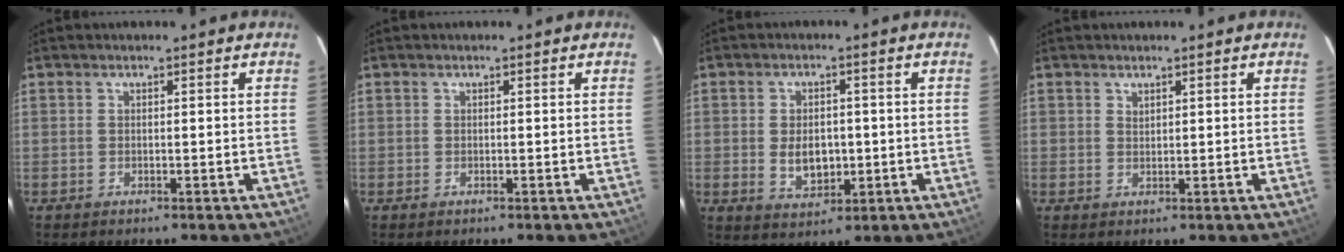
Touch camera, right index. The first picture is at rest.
{"total": 0.5, "force": [-0.1, 0.5, 0.0], "torque": [0.000, 0.002, -0.003]}
{"total": 6.3, "force": [-0.6, 4.2, 4.7], "torque": [-0.084, -0.003, -0.001]}
{"total": 1.0, "force": [0.8, 0.6, 0.1], "torque": [-0.001, 0.001, 0.015]}